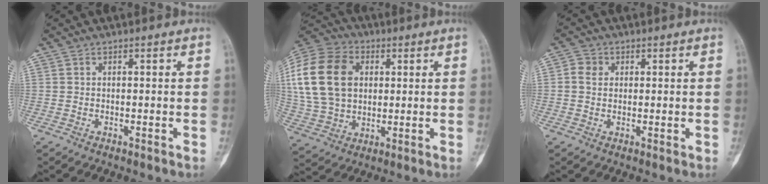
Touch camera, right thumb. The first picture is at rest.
{"total": 20.2, "force": [3.9, 14.7, 13.4], "torque": [-0.255, 0.010, 0.074]}
{"total": 3.1, "force": [0.5, 2.7, 1.4], "torque": [-0.013, 0.005, 0.005]}